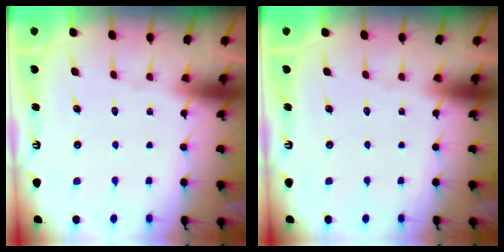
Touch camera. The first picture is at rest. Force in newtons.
{"total": 0.0}